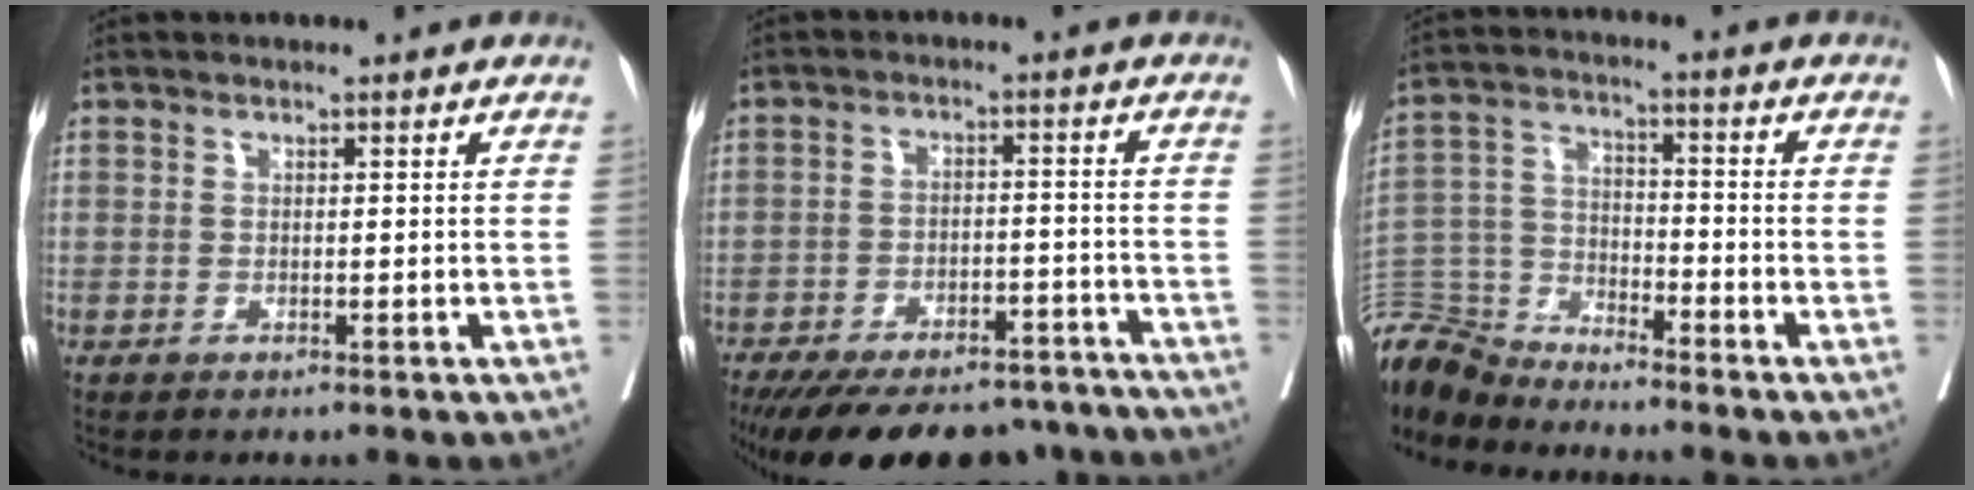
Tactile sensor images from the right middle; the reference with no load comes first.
{"total": 22.1, "force": [-18.2, 8.5, 9.1], "torque": [-0.166, -0.011, -0.244]}
{"total": 10.6, "force": [-10.6, 0.8, 0.7], "torque": [-0.017, 0.015, -0.213]}